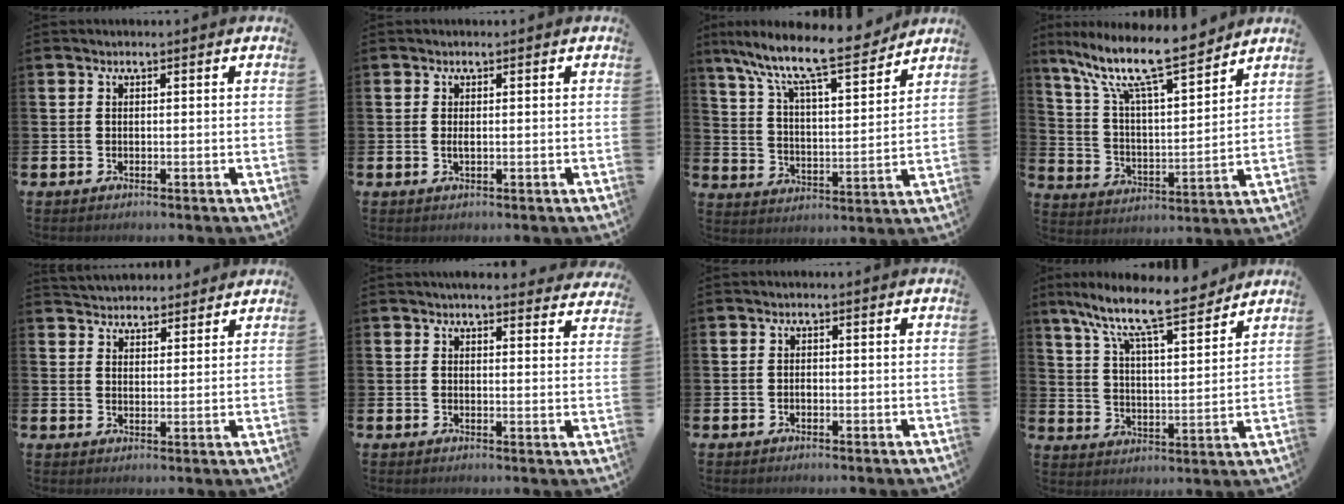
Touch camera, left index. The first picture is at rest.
{"total": 0.8, "force": [0.0, 0.3, 0.8], "torque": [-0.007, -0.002, -0.002]}
{"total": 10.8, "force": [9.6, 1.7, 4.7], "torque": [-0.120, -0.068, 0.158]}
{"total": 12.2, "force": [10.3, 2.2, 6.1], "torque": [-0.146, -0.066, 0.174]}
{"total": 4.1, "force": [4.0, 0.9, -0.5], "torque": [-0.002, -0.021, 0.073]}
{"total": 3.6, "force": [3.5, 0.4, 0.4], "torque": [-0.005, -0.019, 0.062]}
{"total": 0.6, "force": [-0.3, 0.4, 0.3], "torque": [-0.006, 0.001, -0.006]}
{"total": 10.3, "force": [9.1, 1.5, 4.7], "torque": [-0.116, -0.067, 0.151]}